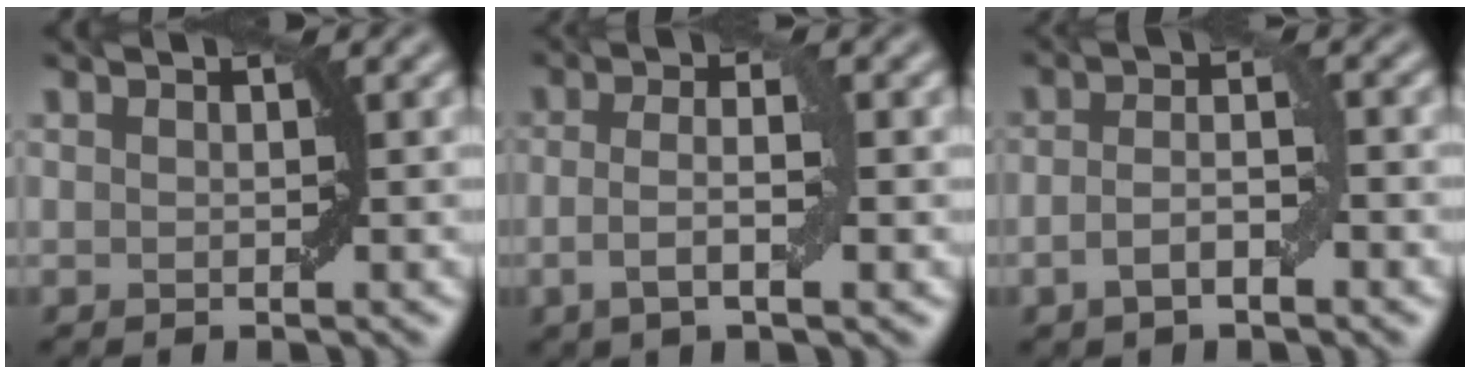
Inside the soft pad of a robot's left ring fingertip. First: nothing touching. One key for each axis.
{"total": 3.6, "fx": -0.7, "fy": 0.9, "fz": 3.4, "tx": -0.065, "ty": 0.000, "tz": -0.018}
{"total": 3.2, "fx": -1.2, "fy": 1.2, "fz": 2.8, "tx": -0.055, "ty": 0.002, "tz": -0.027}